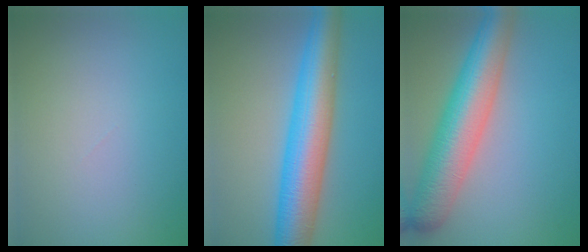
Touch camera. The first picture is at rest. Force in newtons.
{"total": 9.2, "press": 9.2, "slide": 0.0}
{"total": 8.6, "press": 8.6, "slide": 0.5}